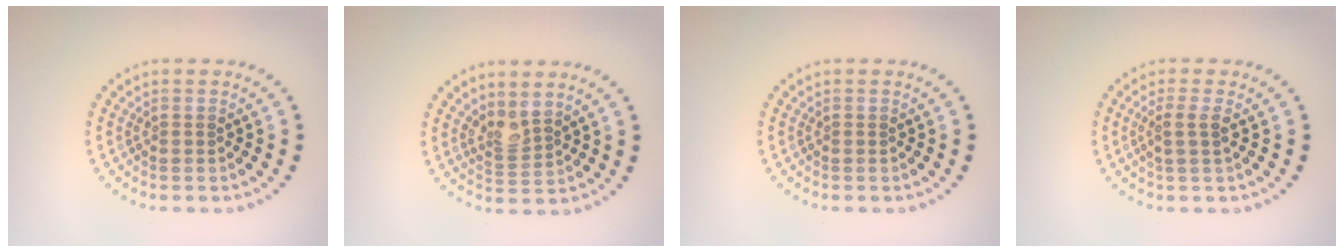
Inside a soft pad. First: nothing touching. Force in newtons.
{"total": 2.1, "press": 1.6, "slide": 1.3}
{"total": 0.0}
{"total": 1.7, "press": 1.4, "slide": 1.0}